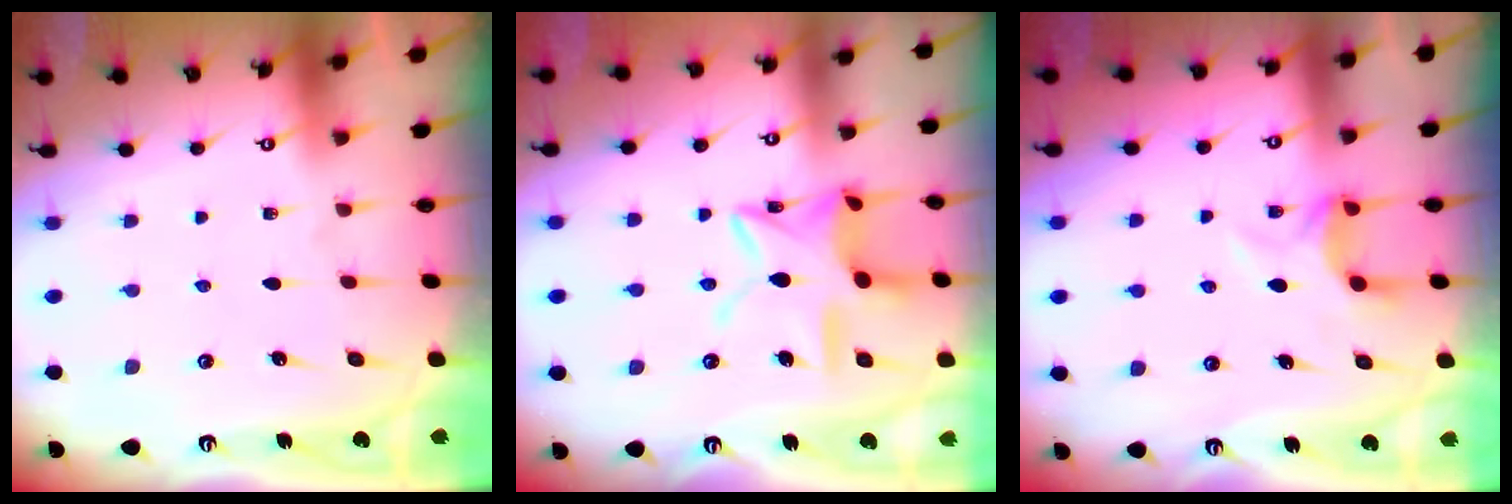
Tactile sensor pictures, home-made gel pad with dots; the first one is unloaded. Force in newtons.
{"total": 14.1, "press": 14.1, "slide": 1.0}
{"total": 5.0, "press": 4.9, "slide": 1.1}